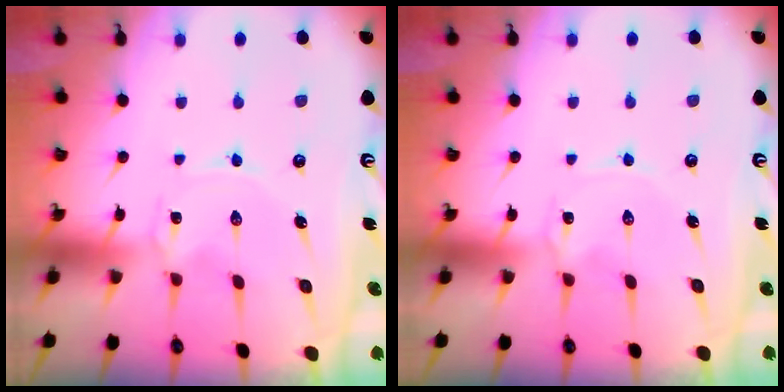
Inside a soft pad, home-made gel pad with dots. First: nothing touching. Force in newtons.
{"total": 2.0, "press": 2.0, "slide": 0.2}